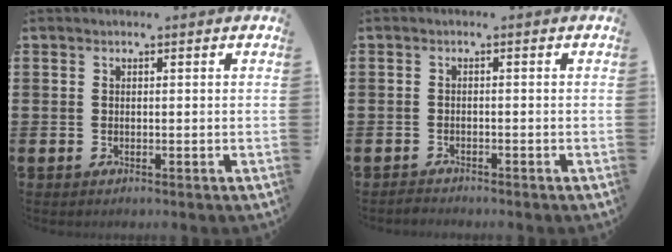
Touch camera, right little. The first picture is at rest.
{"total": 0.8, "force": [-0.8, 0.1, 0.0], "torque": [-0.003, 0.000, -0.018]}